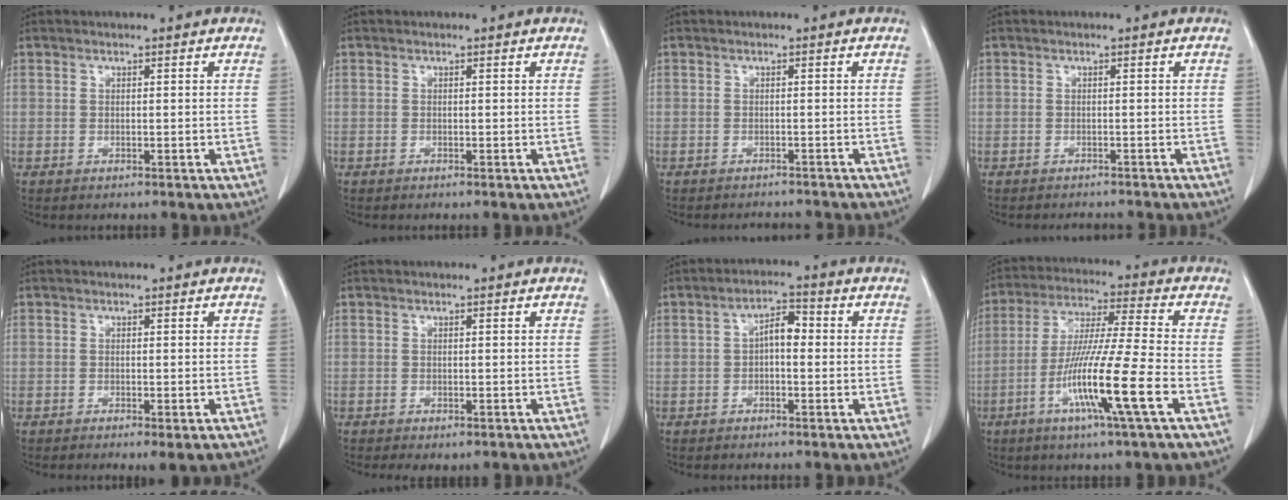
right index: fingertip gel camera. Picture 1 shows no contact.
{"total": 0.0}
{"total": 3.9, "force": [-3.7, 1.0, 0.3], "torque": [0.001, -0.005, -0.046]}
{"total": 3.3, "force": [-3.0, 1.2, 0.6], "torque": [-0.005, -0.002, -0.037]}
{"total": 2.6, "force": [-1.8, 0.6, 1.7], "torque": [-0.015, -0.006, -0.023]}
{"total": 2.5, "force": [-1.8, 1.1, 1.4], "torque": [-0.017, -0.004, -0.020]}
{"total": 4.1, "force": [-0.1, 1.8, 3.7], "torque": [-0.063, 0.020, -0.004]}
{"total": 14.0, "force": [-5.3, -1.2, 12.9], "torque": [-0.248, -0.019, -0.102]}